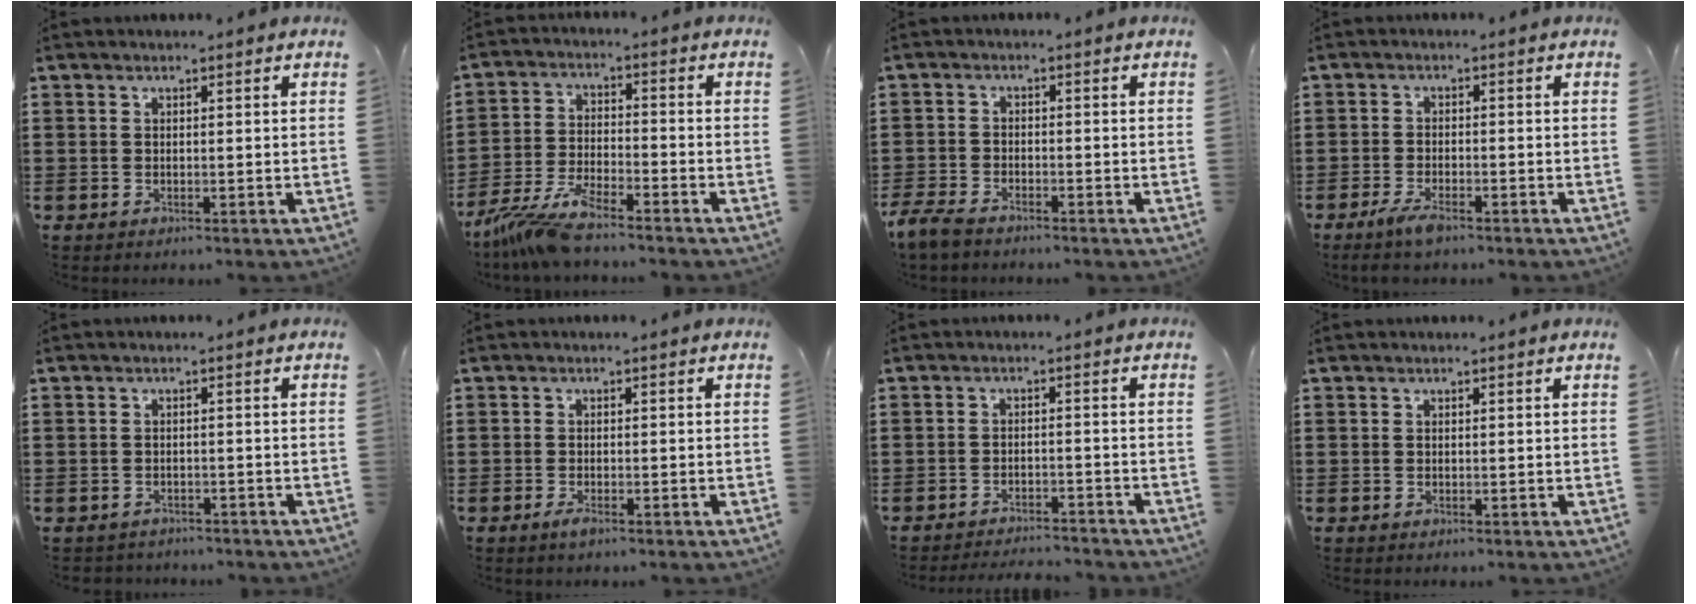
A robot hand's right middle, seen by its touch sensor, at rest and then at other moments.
{"total": 7.4, "force": [-6.6, 1.0, 3.2], "torque": [-0.089, -0.007, -0.132]}
{"total": 3.4, "force": [-2.9, 1.0, 1.3], "torque": [-0.054, -0.005, -0.067]}
{"total": 3.3, "force": [-2.2, 0.8, 2.4], "torque": [-0.060, -0.005, -0.045]}
{"total": 1.4, "force": [-1.4, 0.3, -0.2], "torque": [-0.001, 0.002, -0.033]}
{"total": 1.4, "force": [-0.7, 0.4, 1.1], "torque": [-0.022, -0.004, -0.013]}
{"total": 2.9, "force": [-2.9, 0.2, 0.1], "torque": [-0.008, 0.001, -0.062]}
{"total": 0.0}